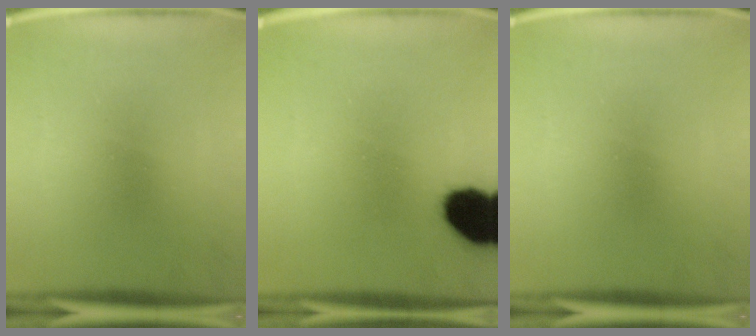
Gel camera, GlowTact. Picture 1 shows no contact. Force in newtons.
{"total": 14.0}
{"total": 0.0}